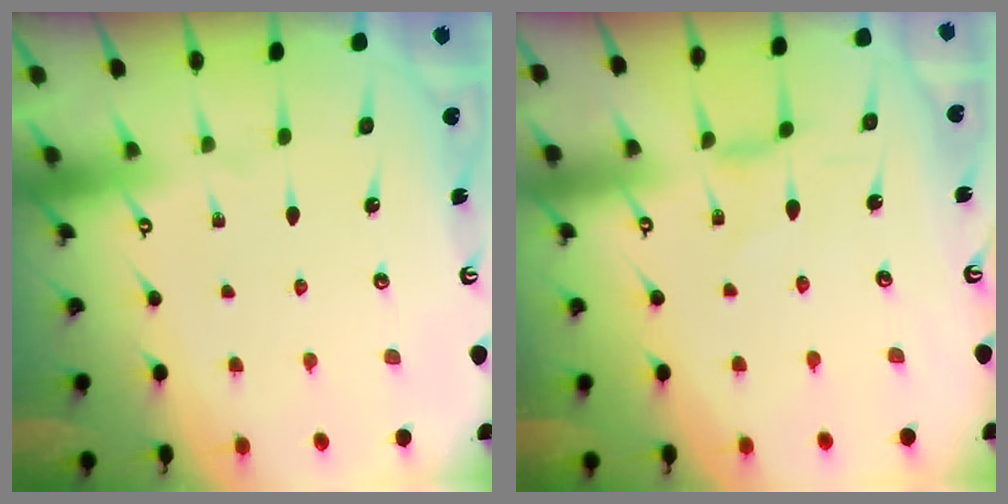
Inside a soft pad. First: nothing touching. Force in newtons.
{"total": 1.6, "press": 1.5, "slide": 0.4}